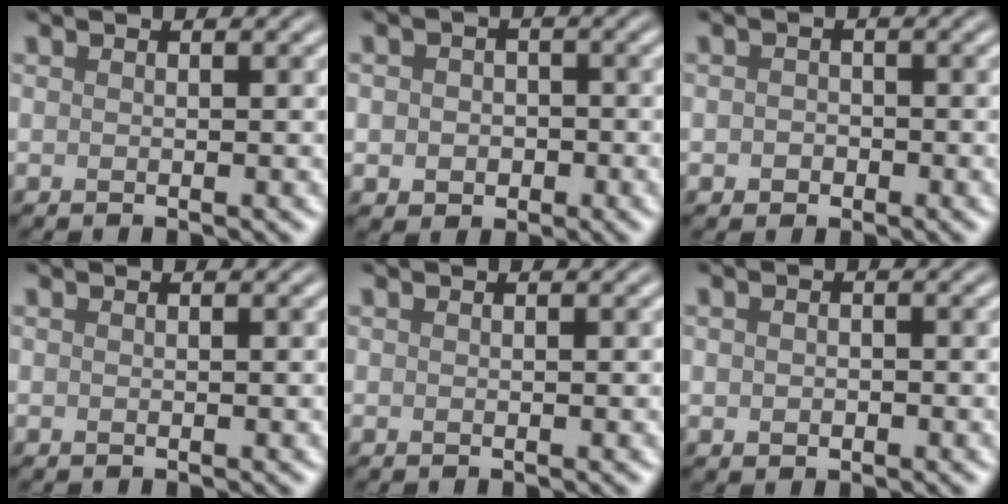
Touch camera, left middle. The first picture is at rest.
{"total": 2.8, "force": [-0.3, 2.5, 1.2], "torque": [-0.003, -0.006, -0.014]}
{"total": 1.3, "force": [-0.4, 1.1, 0.5], "torque": [-0.003, -0.002, -0.011]}
{"total": 0.0}
{"total": 0.0}
{"total": 1.1, "force": [-0.1, 0.9, 0.6], "torque": [-0.007, -0.004, -0.004]}